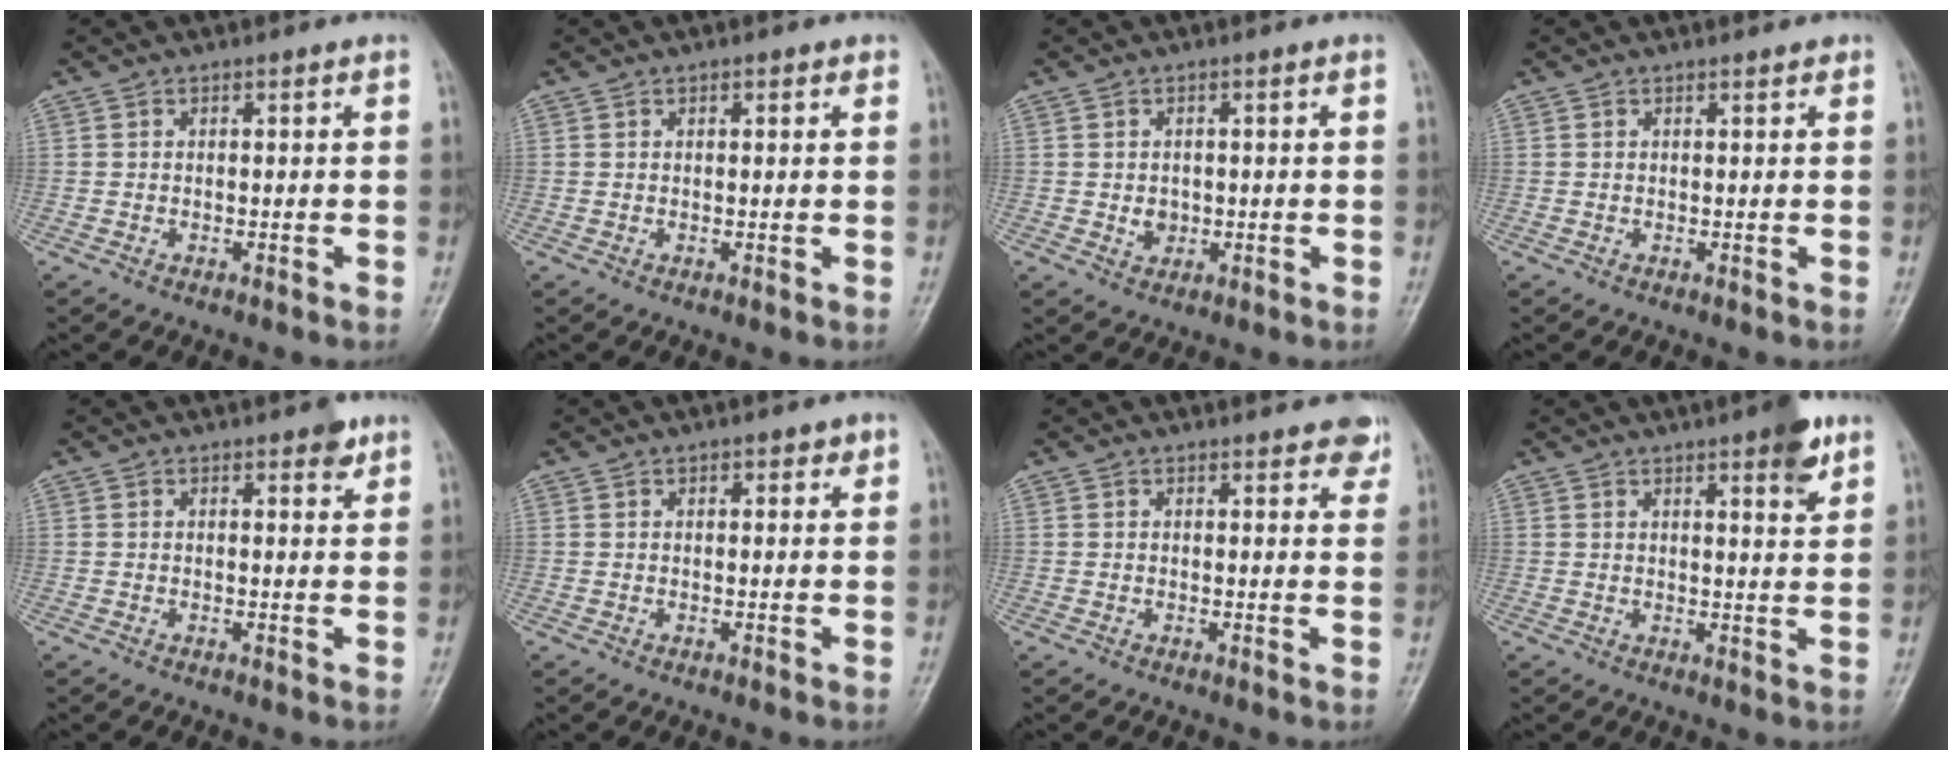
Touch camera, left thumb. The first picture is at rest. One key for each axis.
{"total": 1.4, "fx": 0.8, "fy": 0.7, "fz": 1.0, "tx": -0.008, "ty": 0.000, "tz": 0.007}
{"total": 2.5, "fx": -0.2, "fy": 2.1, "fz": 1.3, "tx": -0.010, "ty": 0.001, "tz": 0.002}
{"total": 0.7, "fx": 0.5, "fy": 0.3, "fz": 0.3, "tx": -0.006, "ty": -0.003, "tz": 0.005}
{"total": 2.5, "fx": 1.6, "fy": 1.1, "fz": 1.6, "tx": -0.011, "ty": -0.007, "tz": 0.018}
{"total": 2.7, "fx": 1.4, "fy": 1.3, "fz": 1.9, "tx": -0.013, "ty": -0.002, "tz": 0.016}
{"total": 4.4, "fx": 3.5, "fy": 1.8, "fz": 2.1, "tx": 0.003, "ty": -0.013, "tz": 0.034}
{"total": 6.3, "fx": 3.7, "fy": 1.4, "fz": 4.8, "tx": -0.056, "ty": -0.018, "tz": 0.046}